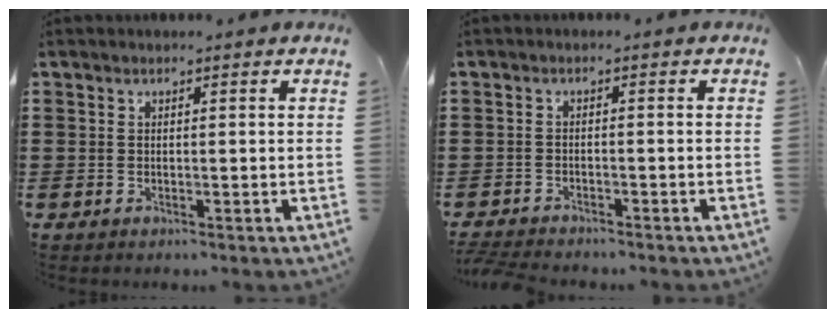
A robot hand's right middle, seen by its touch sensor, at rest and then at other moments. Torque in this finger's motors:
{"motor_torque": [0.85, -0.25, 0.14, 0.11]}